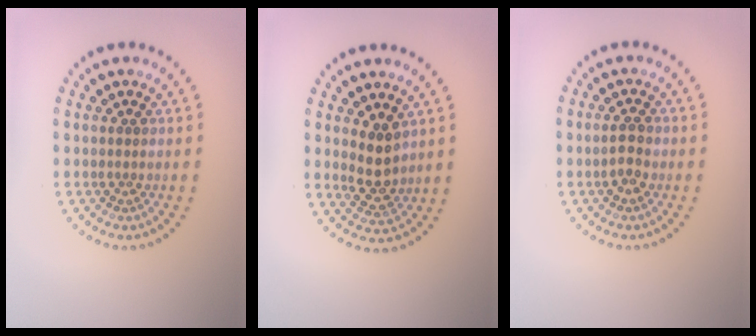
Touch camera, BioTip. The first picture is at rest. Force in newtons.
{"total": 2.9, "press": 2.8, "slide": 0.9}
{"total": 1.8, "press": 1.8, "slide": 0.1}